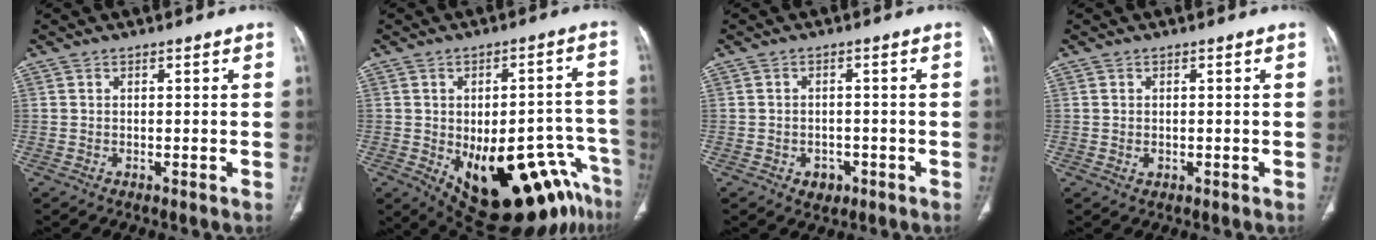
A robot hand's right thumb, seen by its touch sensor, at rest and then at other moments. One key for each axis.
{"total": 23.9, "fx": -11.9, "fy": 10.2, "fz": 18.1, "tx": -0.164, "ty": 0.059, "tz": -0.147}
{"total": 3.2, "fx": -1.4, "fy": 2.5, "fz": 1.4, "tx": -0.007, "ty": 0.009, "tz": -0.012}
{"total": 0.0}